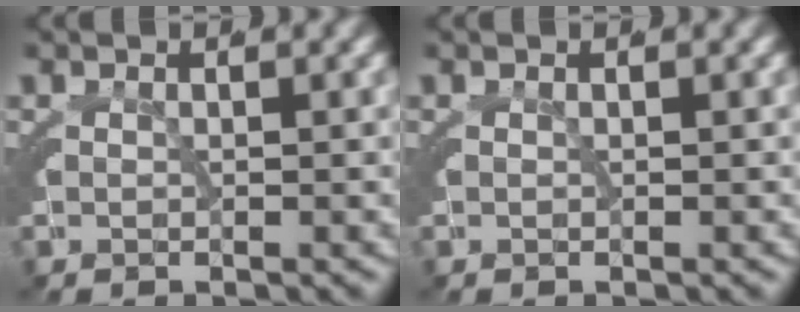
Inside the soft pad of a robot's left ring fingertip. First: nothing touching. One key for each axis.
{"total": 0.0}